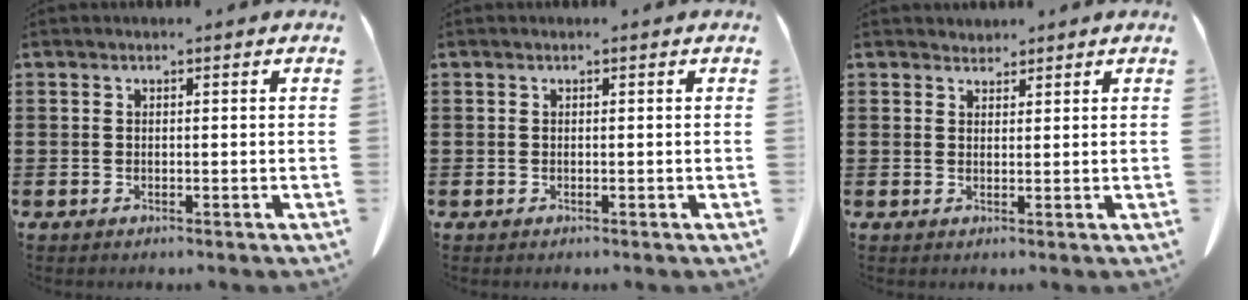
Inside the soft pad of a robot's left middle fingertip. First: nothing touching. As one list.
[{"total": 0.0}, {"total": 1.6, "force": [1.5, 0.5, -0.1], "torque": [-0.002, 0.003, 0.029]}]